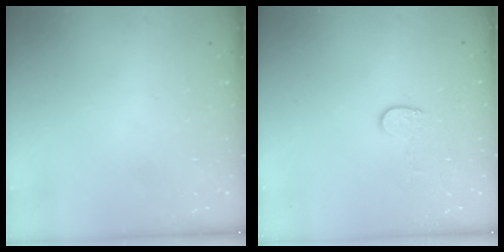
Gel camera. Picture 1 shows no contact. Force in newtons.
{"total": 5.6, "press": 5.6, "slide": 0.5}